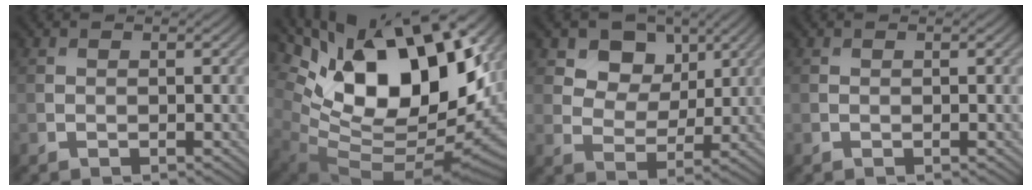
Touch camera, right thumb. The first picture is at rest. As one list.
[{"total": 17.9, "force": [5.7, 9.4, 14.1], "torque": [-0.247, -0.001, 0.105]}, {"total": 7.7, "force": [4.1, 5.5, 3.4], "torque": [-0.072, -0.020, 0.087]}, {"total": 0.0}]